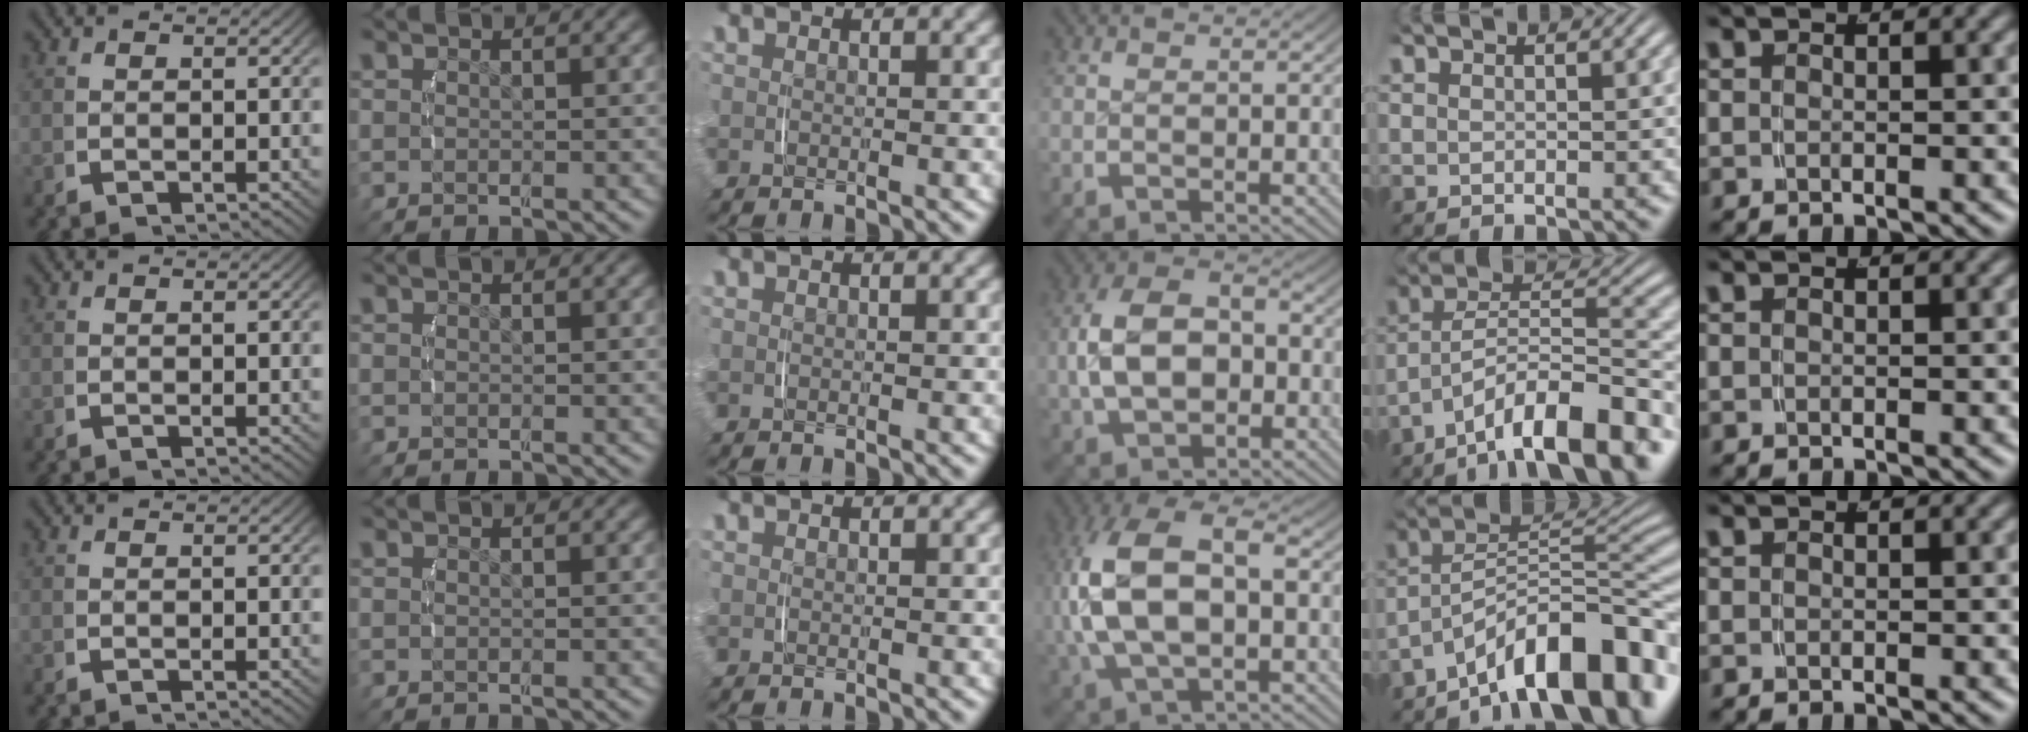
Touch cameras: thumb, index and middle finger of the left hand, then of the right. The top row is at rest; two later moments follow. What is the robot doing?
{"motion": "lift_and_place", "object": "pen bag"}